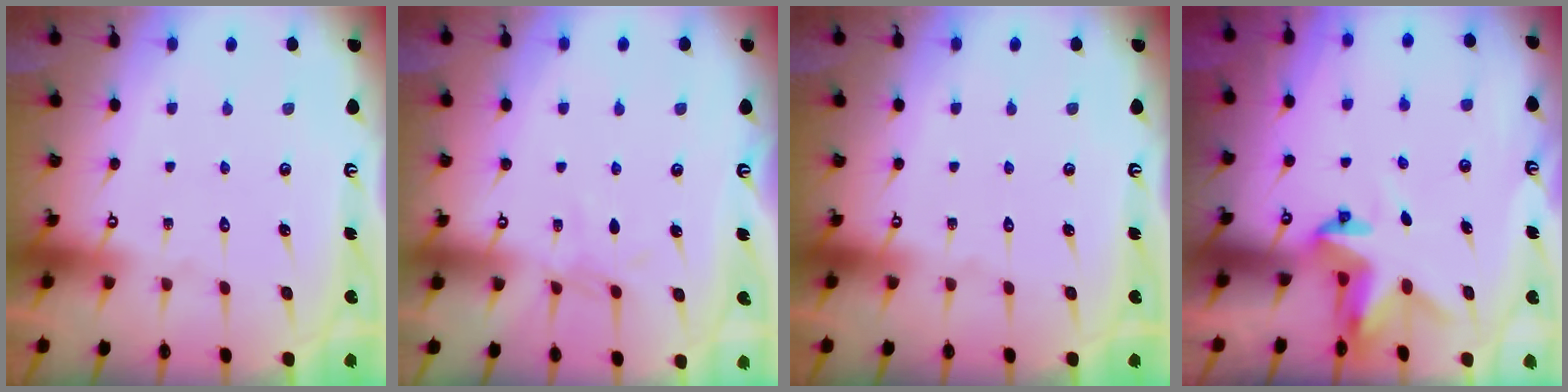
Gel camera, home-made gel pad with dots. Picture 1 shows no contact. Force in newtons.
{"total": 4.7, "press": 4.7, "slide": 0.5}
{"total": 0.0}
{"total": 3.6, "press": 3.6, "slide": 0.0}